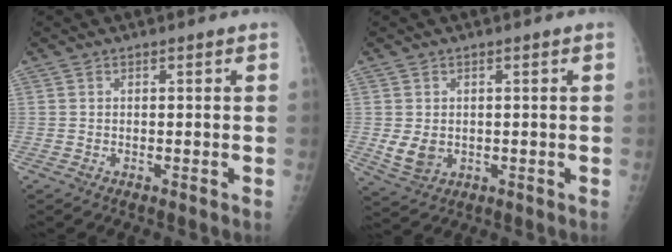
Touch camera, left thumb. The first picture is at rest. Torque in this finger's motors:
{"motor_torque": [0.25, 0.26, 0.55, -0.14, 0.05]}